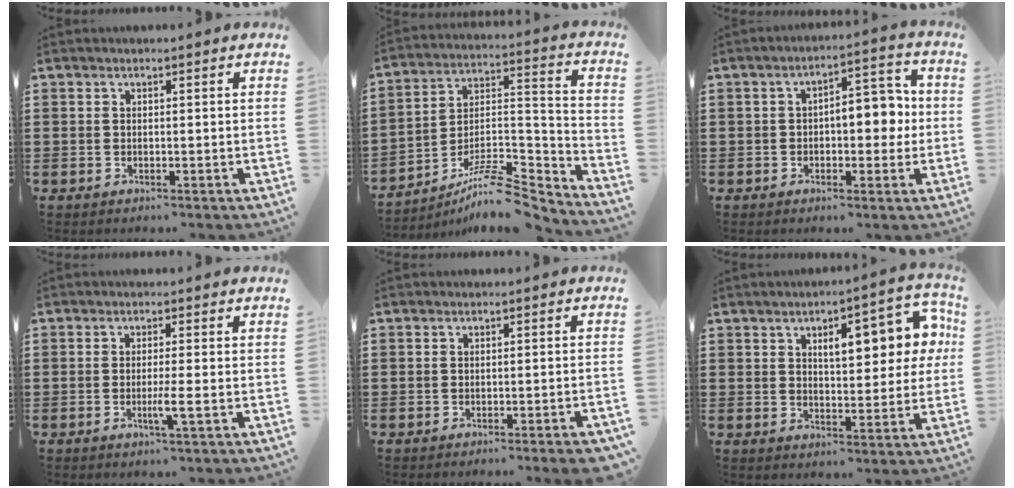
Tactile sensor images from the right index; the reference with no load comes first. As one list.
[{"total": 8.7, "force": [-7.2, 2.3, 4.4], "torque": [-0.066, 0.016, -0.139]}, {"total": 6.8, "force": [-0.2, 3.9, 5.6], "torque": [-0.075, 0.001, -0.014]}, {"total": 3.3, "force": [-1.2, -0.4, 3.1], "torque": [-0.050, -0.010, -0.023]}, {"total": 1.6, "force": [-1.3, -0.2, 0.9], "torque": [-0.015, 0.000, -0.024]}, {"total": 9.1, "force": [3.4, 3.8, 7.6], "torque": [-0.104, -0.008, 0.047]}]